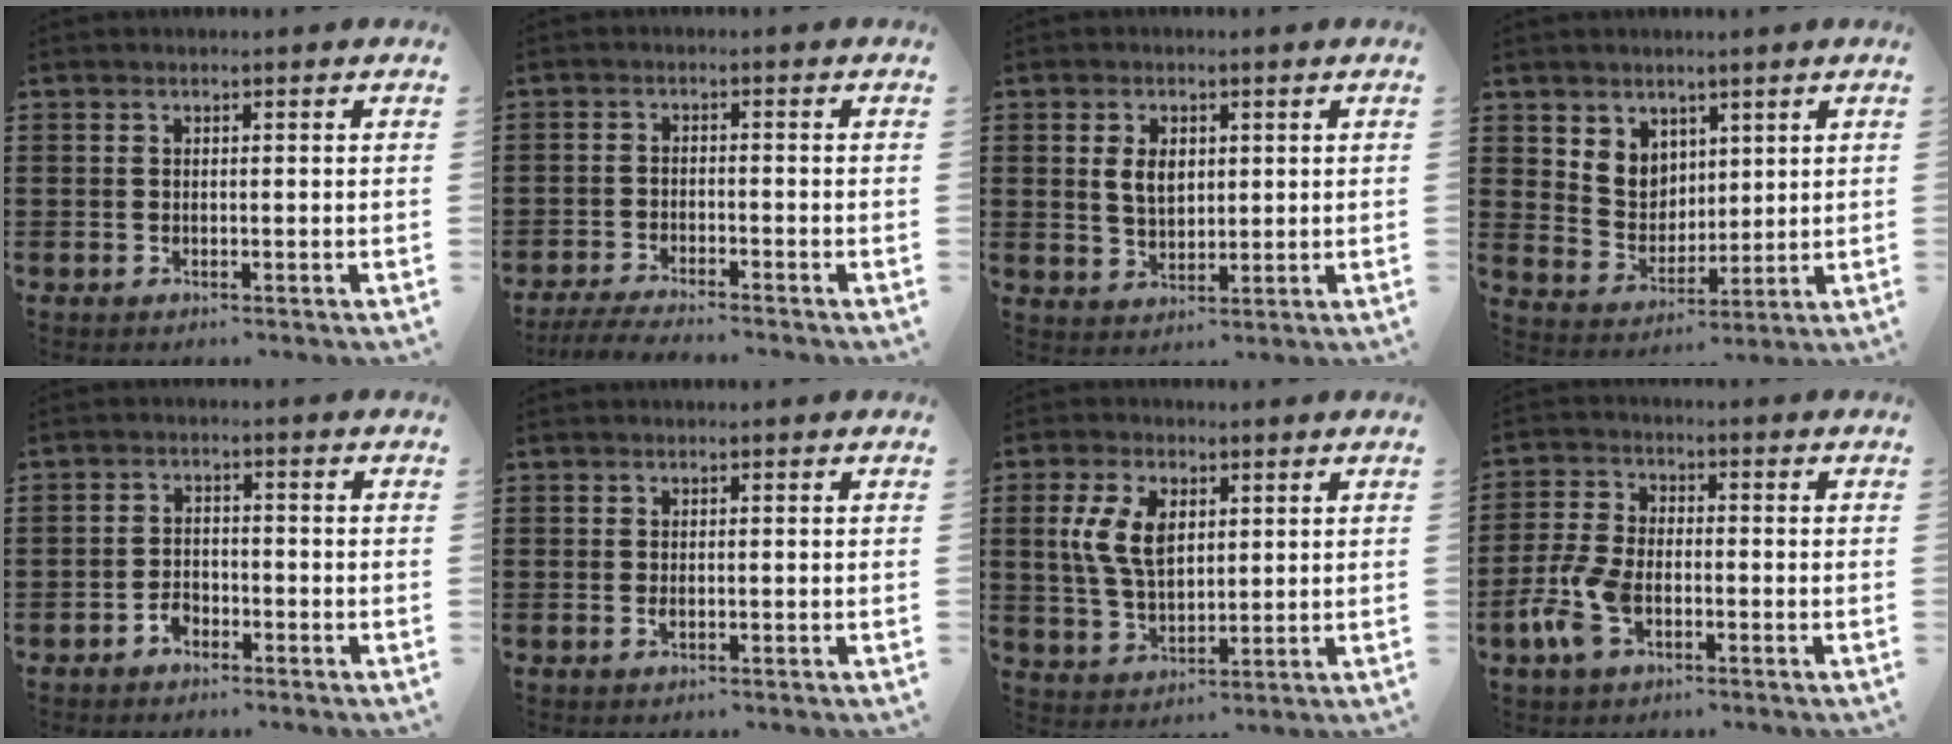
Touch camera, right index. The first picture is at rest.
{"total": 3.4, "force": [-3.3, -0.1, 0.7], "torque": [-0.017, -0.004, -0.069]}
{"total": 4.4, "force": [0.9, 2.9, 3.2], "torque": [-0.062, 0.010, 0.013]}
{"total": 5.8, "force": [3.6, 4.5, 0.4], "torque": [-0.029, -0.004, 0.068]}
{"total": 2.3, "force": [-1.8, 1.3, 0.6], "torque": [-0.017, 0.002, -0.037]}
{"total": 0.7, "force": [-0.1, 0.2, 0.6], "torque": [-0.012, -0.004, 0.000]}
{"total": 7.8, "force": [2.0, 4.6, 5.9], "torque": [-0.142, 0.010, 0.032]}
{"total": 7.5, "force": [-3.0, 3.8, 5.8], "torque": [-0.152, -0.011, -0.060]}